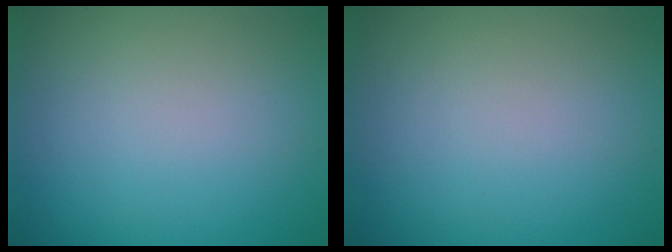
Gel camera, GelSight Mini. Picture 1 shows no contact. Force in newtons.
{"total": 0.0}